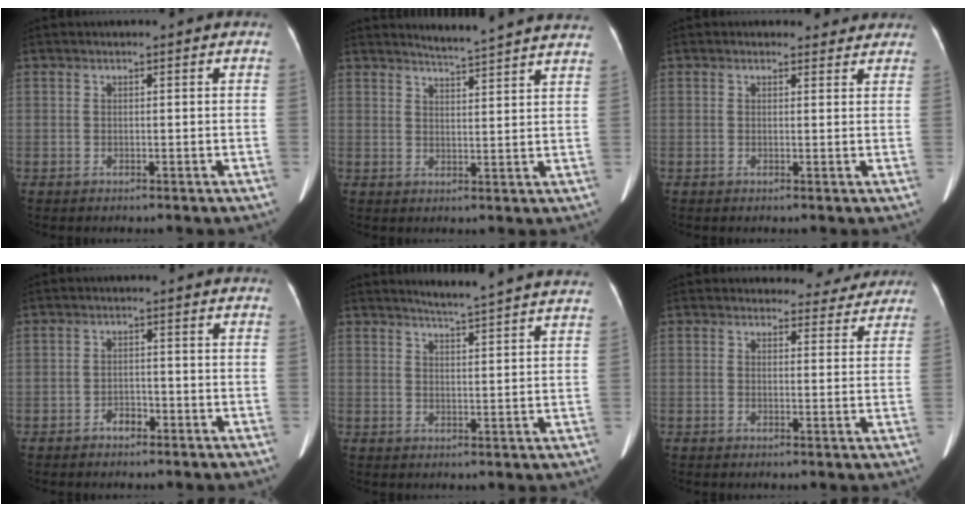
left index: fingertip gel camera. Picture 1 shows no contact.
{"total": 11.6, "force": [11.2, -0.9, 3.1], "torque": [-0.050, -0.027, 0.129]}
{"total": 2.9, "force": [2.5, 1.5, 0.0], "torque": [0.007, 0.002, 0.016]}
{"total": 2.0, "force": [-1.5, 1.0, 0.9], "torque": [-0.013, 0.003, -0.023]}
{"total": 12.3, "force": [11.6, -0.9, 4.1], "torque": [-0.065, -0.022, 0.136]}
{"total": 5.9, "force": [5.4, 2.3, -0.2], "torque": [0.021, -0.006, 0.045]}